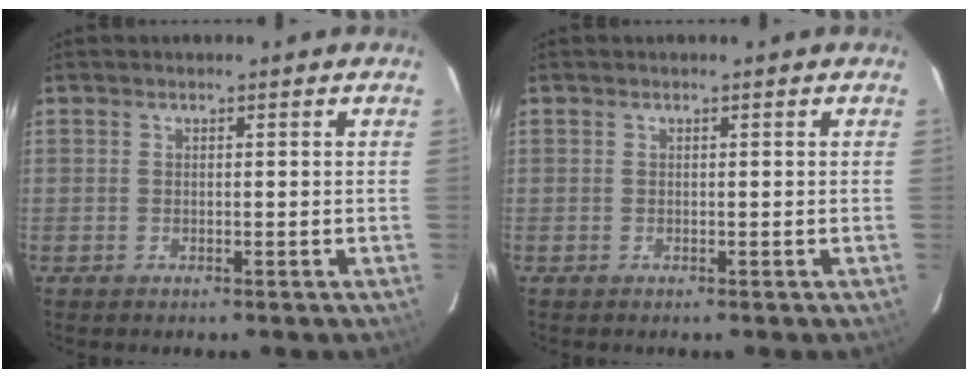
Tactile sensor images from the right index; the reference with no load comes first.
{"total": 0.0}